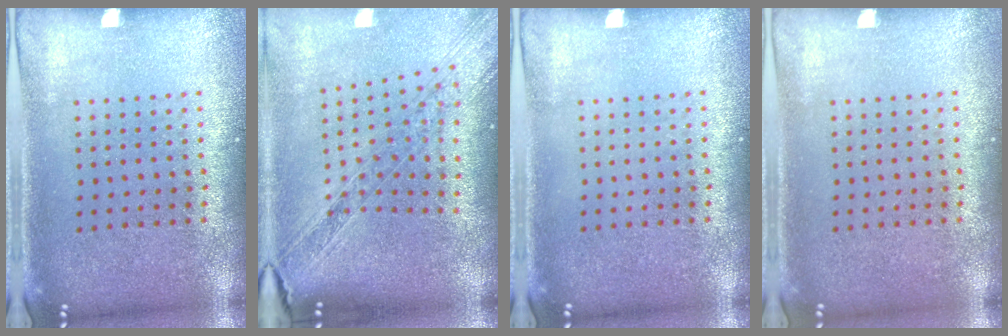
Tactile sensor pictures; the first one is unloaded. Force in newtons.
{"total": 1.9, "press": 1.7, "slide": 0.9}
{"total": 0.0}
{"total": 0.0}